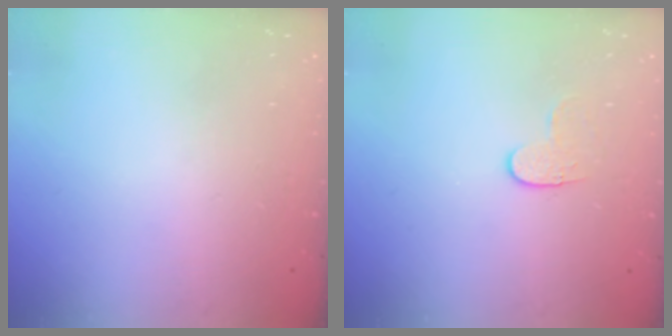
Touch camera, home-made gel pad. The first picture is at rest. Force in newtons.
{"total": 4.2, "press": 4.2, "slide": 0.5}